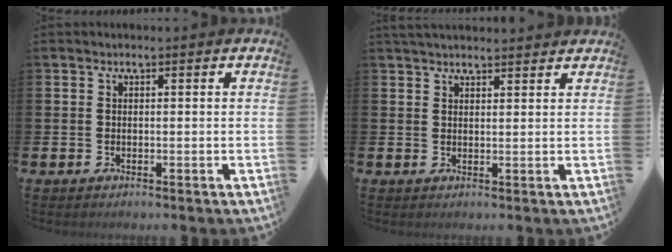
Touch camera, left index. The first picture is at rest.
{"total": 2.7, "force": [2.6, 0.4, 0.5], "torque": [-0.009, -0.008, 0.047]}